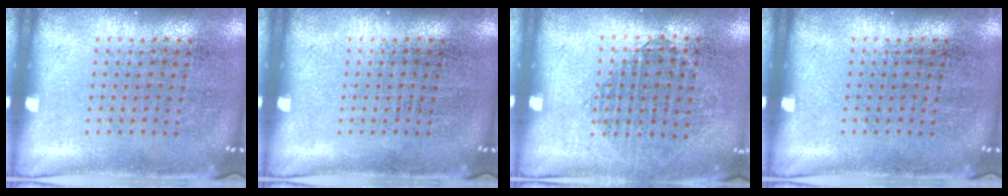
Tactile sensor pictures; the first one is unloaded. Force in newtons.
{"total": 0.0}
{"total": 0.8, "press": 0.8, "slide": 0.3}
{"total": 0.0}